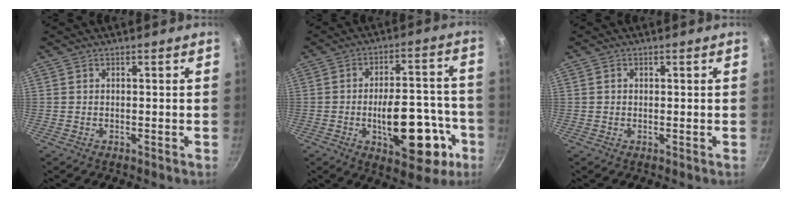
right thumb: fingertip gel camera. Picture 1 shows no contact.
{"total": 17.9, "force": [-6.2, 8.4, 14.6], "torque": [-0.169, 0.041, -0.076]}
{"total": 0.8, "force": [0.2, 0.7, 0.3], "torque": [-0.003, 0.004, 0.002]}